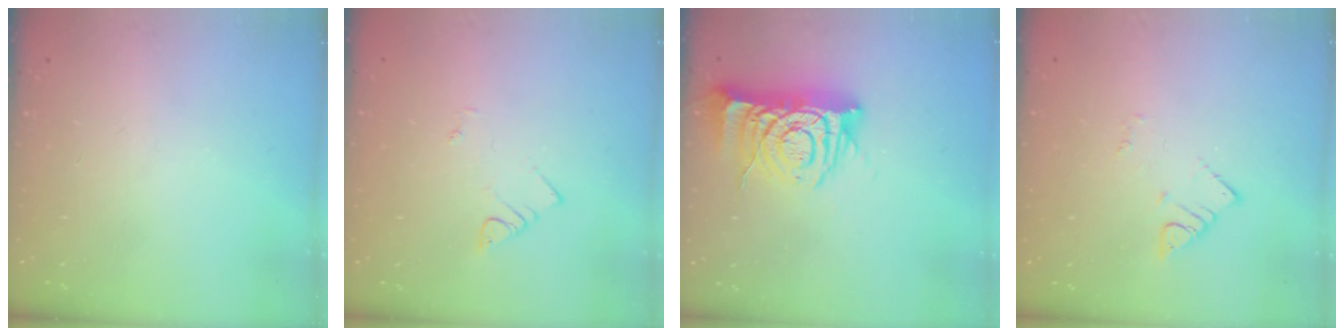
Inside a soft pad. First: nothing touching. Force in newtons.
{"total": 2.1, "press": 2.1, "slide": 0.4}
{"total": 11.5, "press": 11.4, "slide": 1.4}
{"total": 2.7, "press": 2.7, "slide": 0.4}